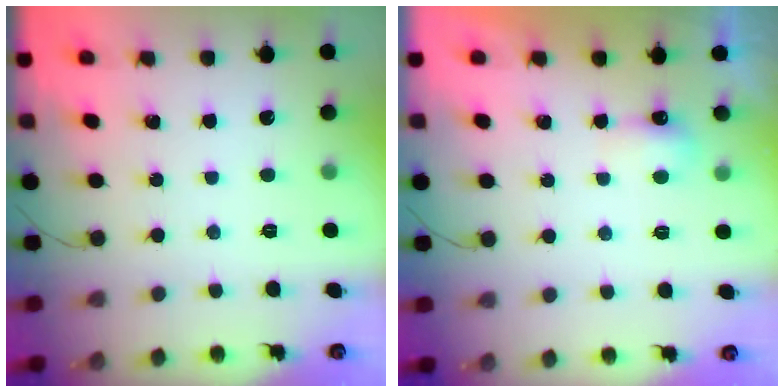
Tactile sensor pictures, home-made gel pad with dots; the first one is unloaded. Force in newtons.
{"total": 4.0, "press": 3.9, "slide": 0.7}